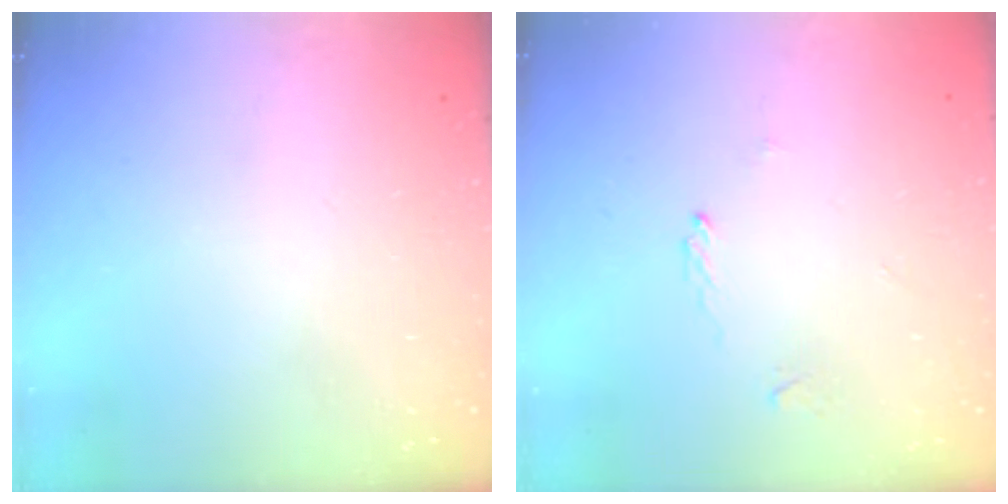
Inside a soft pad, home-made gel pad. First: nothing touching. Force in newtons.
{"total": 1.9, "press": 1.9, "slide": 0.5}